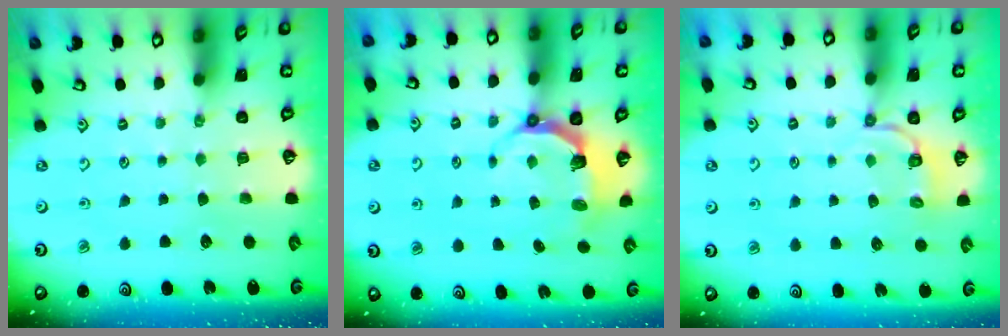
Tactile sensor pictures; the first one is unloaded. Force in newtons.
{"total": 5.0, "press": 3.4, "slide": 3.6}
{"total": 3.6, "press": 3.0, "slide": 2.1}